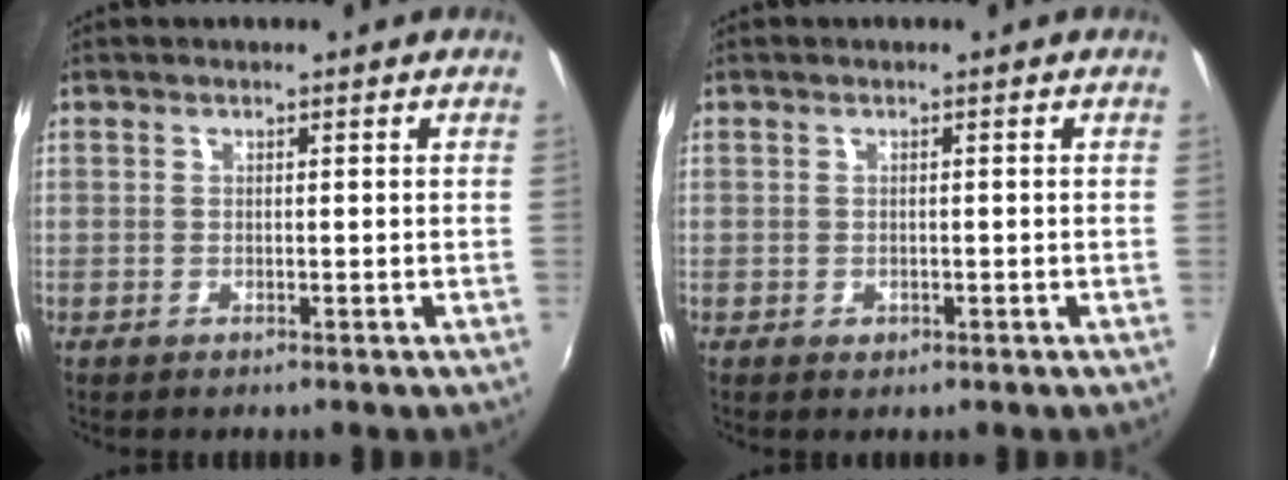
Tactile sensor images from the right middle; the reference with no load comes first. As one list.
[{"total": 0.8, "force": [-0.3, 0.7, 0.3], "torque": [-0.002, -0.003, -0.006]}]